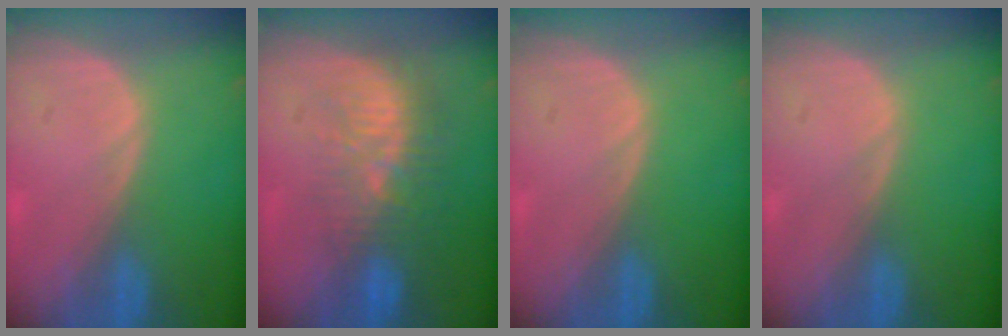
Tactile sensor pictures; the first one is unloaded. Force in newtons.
{"total": 9.4, "press": 8.8, "slide": 3.4}
{"total": 0.0}
{"total": 0.0}